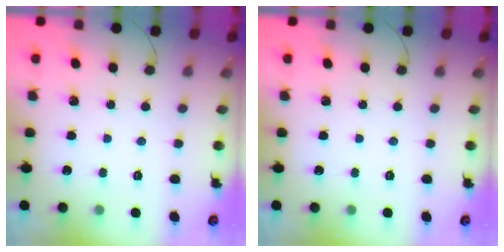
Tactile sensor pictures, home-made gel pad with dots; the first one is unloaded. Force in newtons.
{"total": 0.0}